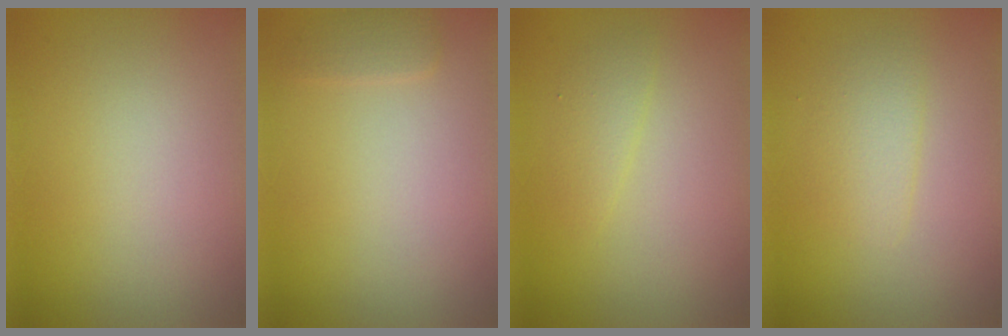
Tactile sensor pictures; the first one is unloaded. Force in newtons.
{"total": 1.1, "press": 1.1, "slide": 0.1}
{"total": 1.2, "press": 1.2, "slide": 0.1}
{"total": 2.0, "press": 2.0, "slide": 0.1}